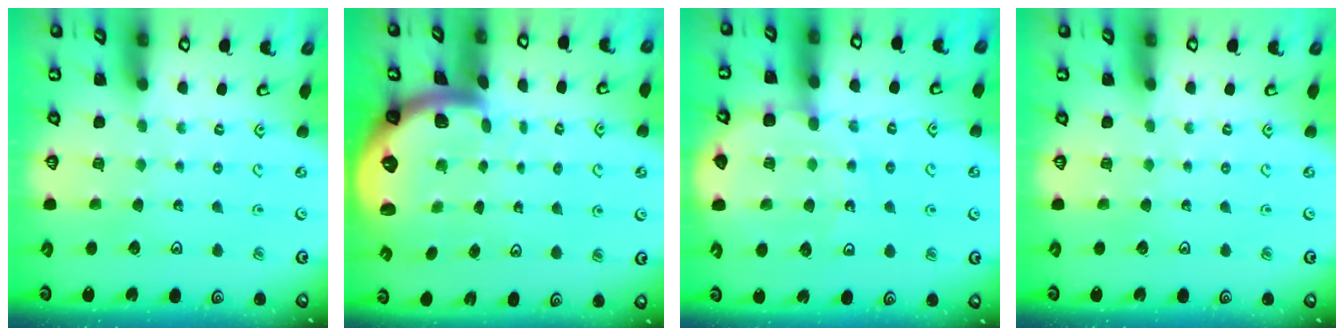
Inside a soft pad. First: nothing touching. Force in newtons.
{"total": 2.8, "press": 2.7, "slide": 0.6}
{"total": 10.0, "press": 9.7, "slide": 2.6}
{"total": 0.0}